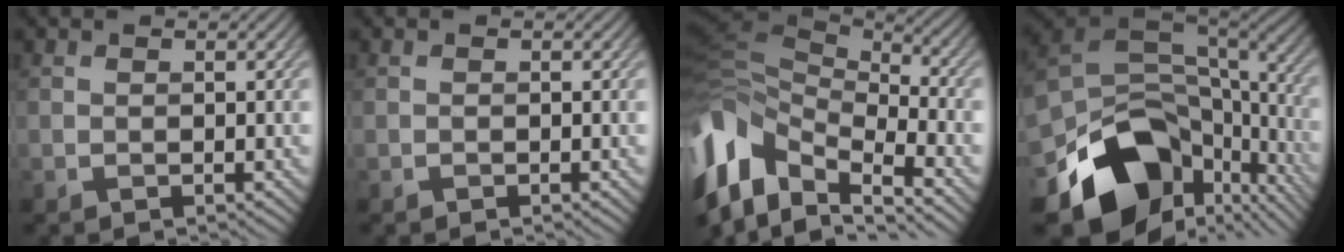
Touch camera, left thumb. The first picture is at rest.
{"total": 0.0}
{"total": 13.4, "force": [-4.2, 8.3, 9.6], "torque": [-0.261, -0.023, -0.069]}
{"total": 16.8, "force": [-7.0, 11.2, 10.3], "torque": [-0.206, -0.050, -0.089]}